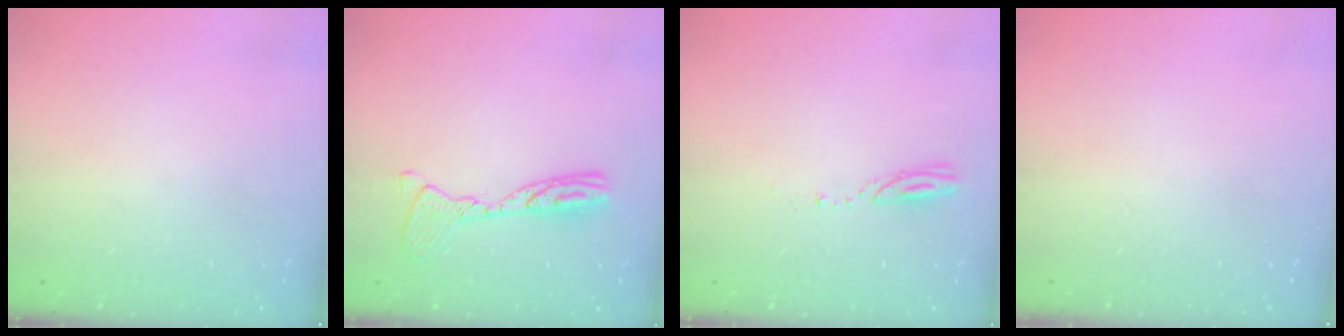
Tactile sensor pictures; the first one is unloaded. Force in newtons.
{"total": 12.0, "press": 11.9, "slide": 1.1}
{"total": 3.1, "press": 3.1, "slide": 0.2}
{"total": 0.0}